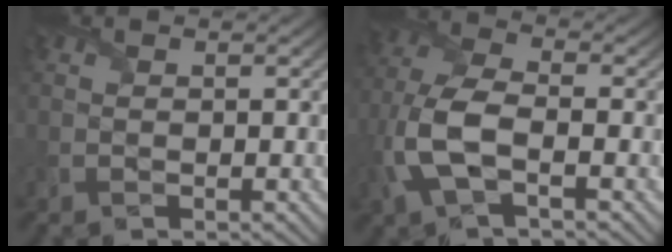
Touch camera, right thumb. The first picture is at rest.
{"total": 8.5, "force": [-2.6, 4.0, 7.0], "torque": [-0.176, 0.003, -0.063]}